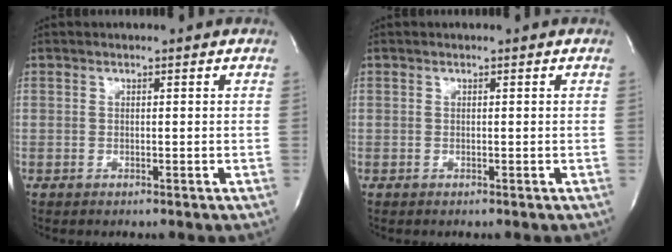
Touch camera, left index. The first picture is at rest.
{"total": 0.0}